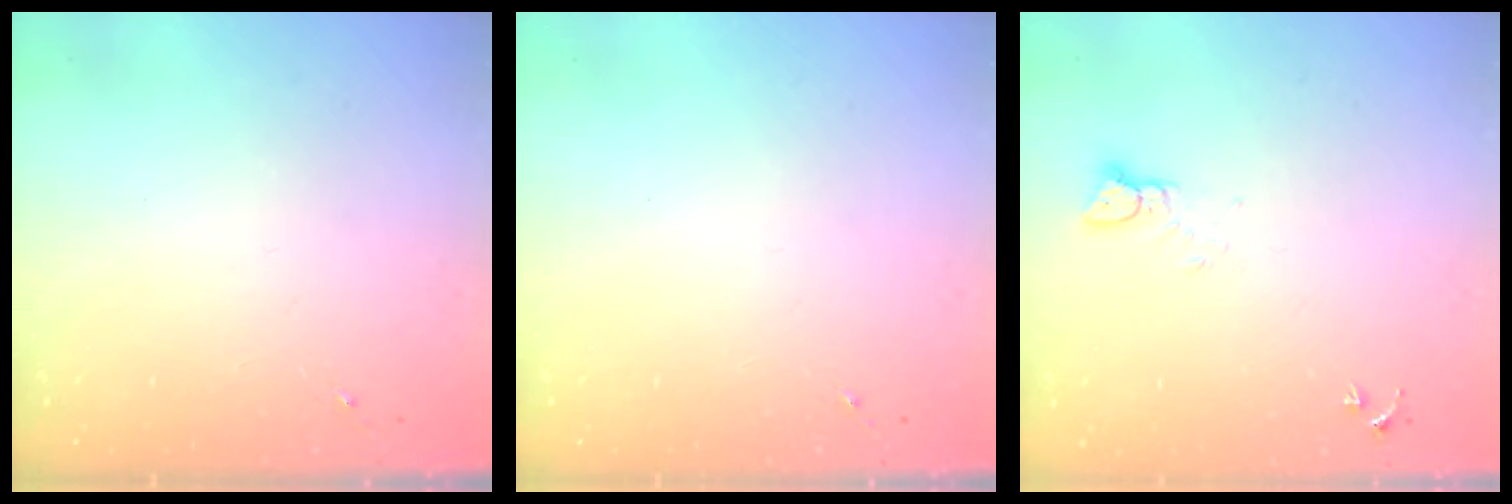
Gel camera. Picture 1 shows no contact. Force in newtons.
{"total": 0.0}
{"total": 2.6, "press": 2.6, "slide": 0.1}